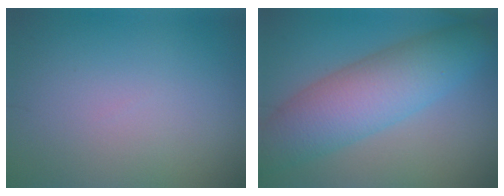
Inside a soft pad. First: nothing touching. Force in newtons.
{"total": 8.0, "press": 8.0, "slide": 0.2}